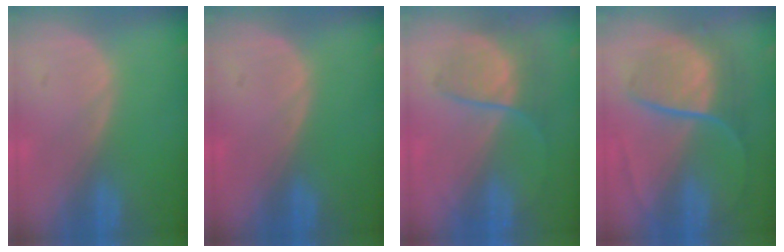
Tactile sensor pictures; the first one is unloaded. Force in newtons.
{"total": 0.0}
{"total": 6.6, "press": 6.2, "slide": 2.3}
{"total": 9.3, "press": 7.7, "slide": 5.1}